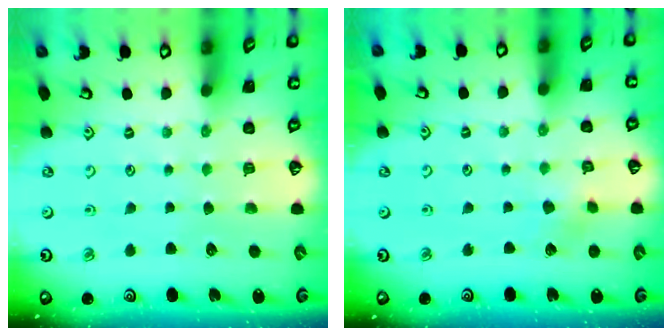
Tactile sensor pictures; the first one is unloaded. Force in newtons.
{"total": 2.9, "press": 2.8, "slide": 0.8}